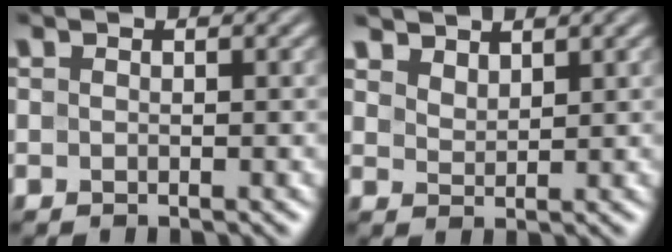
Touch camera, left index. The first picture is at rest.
{"total": 2.7, "force": [2.4, 0.8, 0.7], "torque": [-0.017, -0.005, 0.051]}